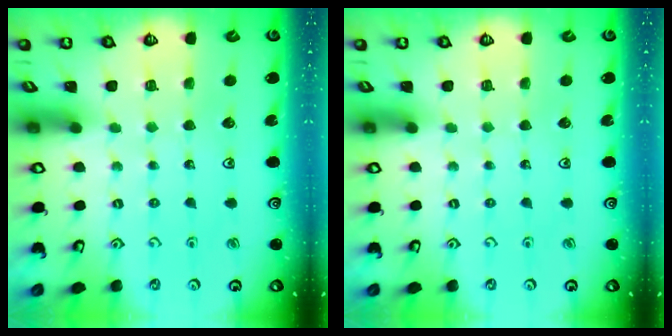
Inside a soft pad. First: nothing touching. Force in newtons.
{"total": 0.0}